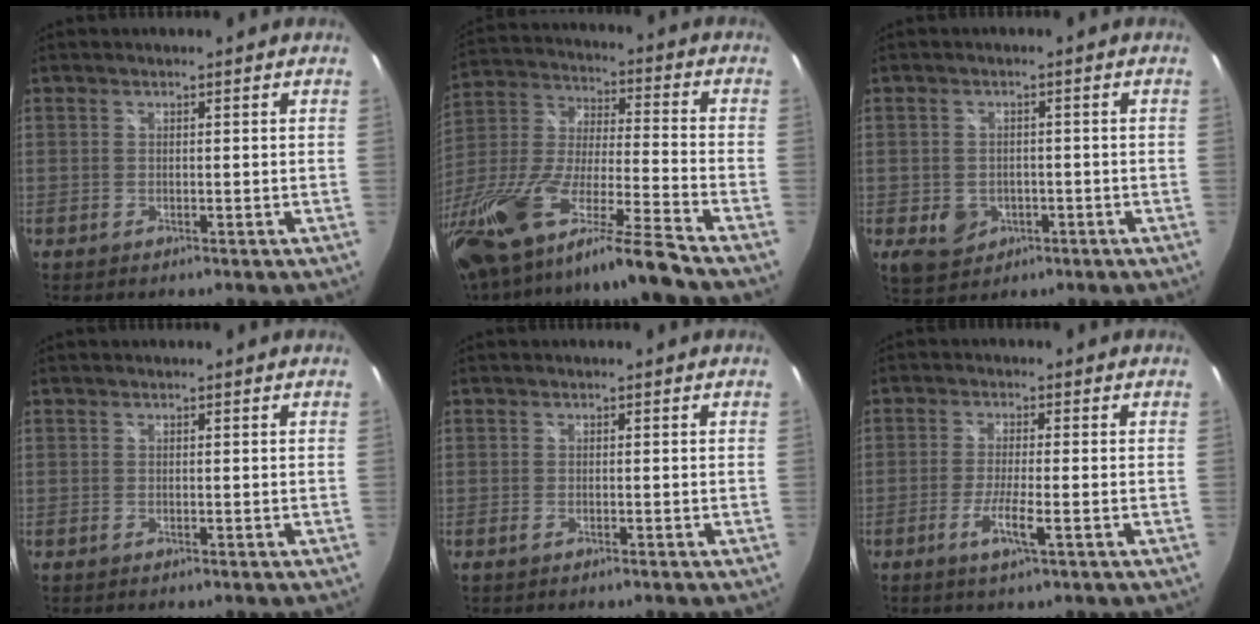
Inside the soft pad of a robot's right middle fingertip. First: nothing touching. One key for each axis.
{"total": 22.7, "fx": -16.8, "fy": 0.7, "fz": 15.2, "tx": -0.286, "ty": -0.058, "tz": -0.307}
{"total": 5.9, "fx": -2.0, "fy": 4.8, "fz": 2.6, "tx": -0.060, "ty": 0.000, "tz": -0.021}
{"total": 0.0}
{"total": 0.8, "fx": -0.6, "fy": 0.2, "fz": 0.5, "tx": -0.011, "ty": -0.001, "tz": -0.013}
{"total": 4.6, "fx": -2.2, "fy": -0.1, "fz": 4.0, "tx": -0.083, "ty": -0.008, "tz": -0.044}